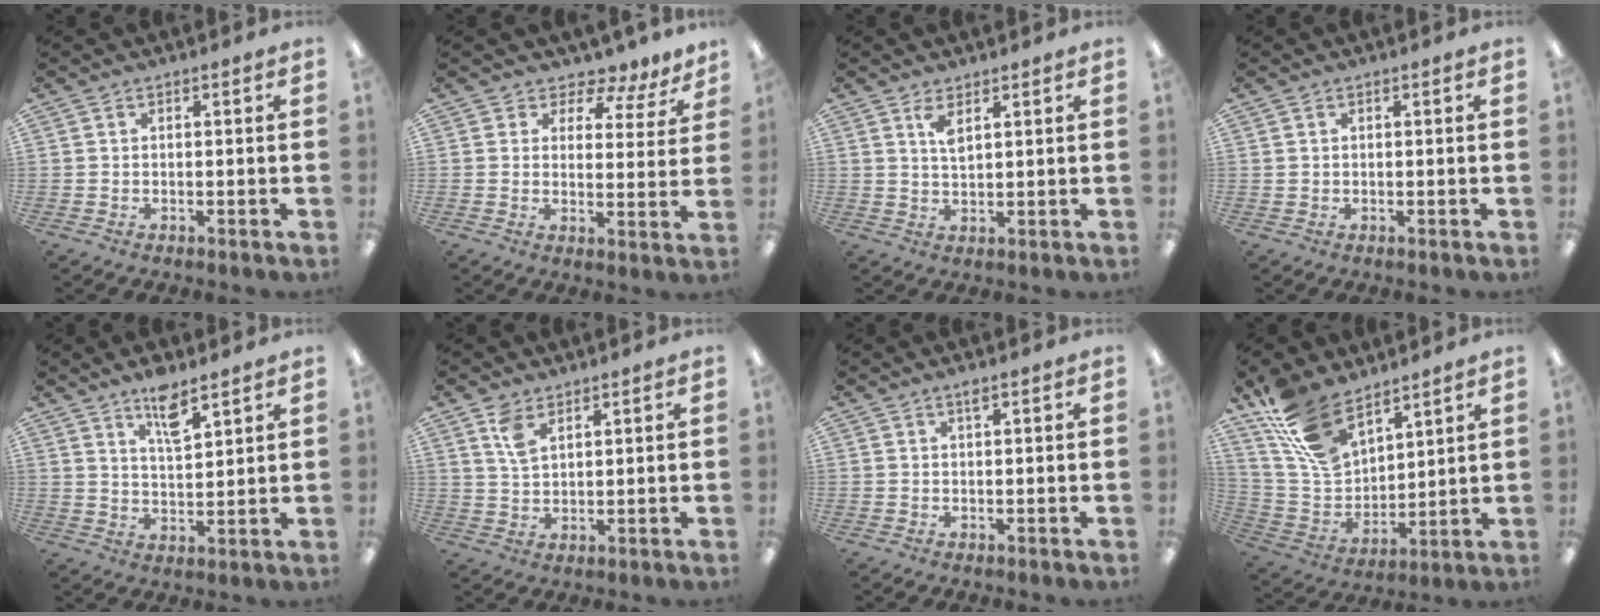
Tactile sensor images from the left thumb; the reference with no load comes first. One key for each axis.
{"total": 5.5, "fx": 4.5, "fy": 2.4, "fz": 2.2, "tx": -0.024, "ty": -0.045, "tz": 0.073}
{"total": 3.8, "fx": 2.4, "fy": 1.5, "fz": 2.5, "tx": -0.048, "ty": -0.003, "tz": 0.042}
{"total": 0.8, "fx": 0.4, "fy": 0.7, "fz": 0.3, "tx": -0.006, "ty": 0.003, "tz": 0.008}
{"total": 7.6, "fx": 5.6, "fy": 2.3, "fz": 4.6, "tx": -0.072, "ty": -0.030, "tz": 0.093}
{"total": 5.9, "fx": 3.7, "fy": 3.1, "fz": 3.4, "tx": -0.077, "ty": 0.000, "tz": 0.070}
{"total": 1.1, "fx": 0.8, "fy": 0.2, "fz": 0.7, "tx": -0.018, "ty": 0.001, "tz": 0.015}
{"total": 16.1, "fx": 11.6, "fy": 8.2, "fz": 7.6, "tx": -0.171, "ty": -0.054, "tz": 0.225}